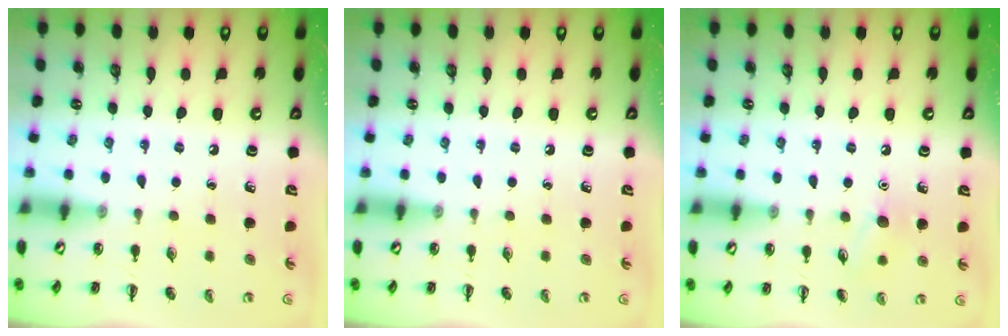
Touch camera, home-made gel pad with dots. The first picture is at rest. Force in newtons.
{"total": 0.0}
{"total": 8.5, "press": 8.4, "slide": 1.7}